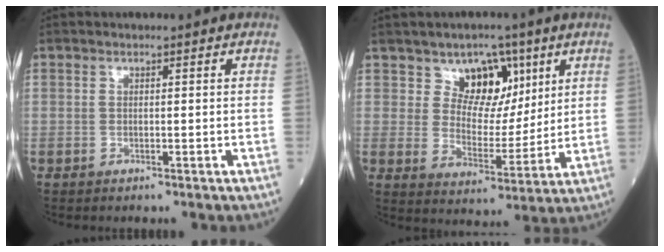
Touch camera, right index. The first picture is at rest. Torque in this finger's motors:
{"motor_torque": [0.43, 0.45, 0.06, 0.02]}